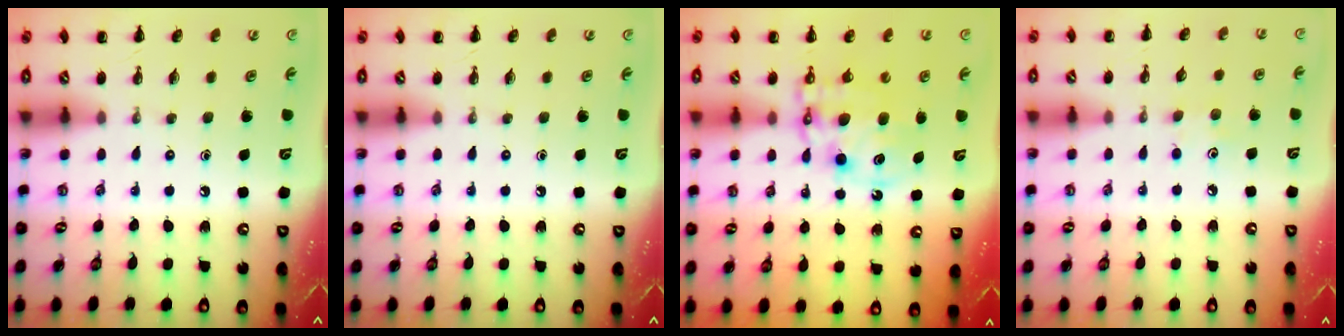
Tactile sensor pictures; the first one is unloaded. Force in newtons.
{"total": 0.0}
{"total": 11.3, "press": 11.0, "slide": 2.6}
{"total": 5.1, "press": 4.8, "slide": 1.7}